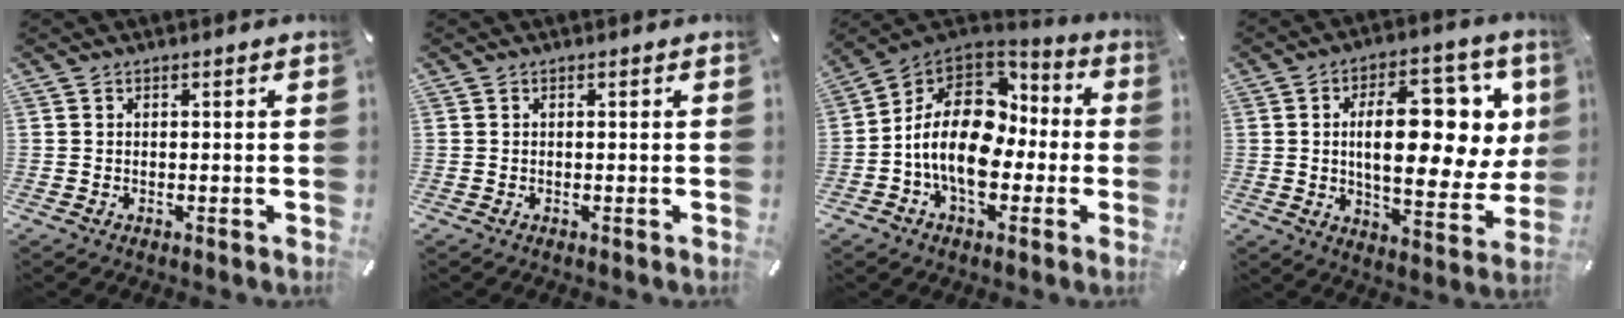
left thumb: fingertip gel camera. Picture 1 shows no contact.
{"total": 0.0}
{"total": 17.5, "force": [-1.9, 12.5, 12.2], "torque": [-0.245, 0.009, -0.030]}
{"total": 20.9, "force": [4.8, 9.8, 17.8], "torque": [-0.259, -0.021, 0.073]}